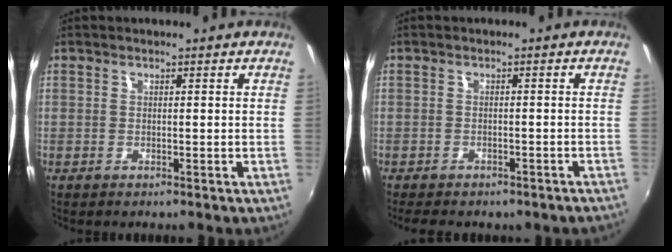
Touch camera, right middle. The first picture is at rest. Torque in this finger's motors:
{"motor_torque": [1.13, -1.00, 0.14, 0.06]}